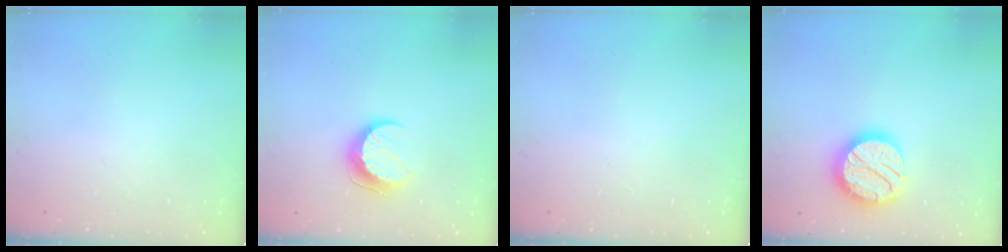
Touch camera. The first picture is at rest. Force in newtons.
{"total": 10.3, "press": 10.3, "slide": 0.7}
{"total": 0.0}
{"total": 19.5, "press": 19.4, "slide": 1.3}